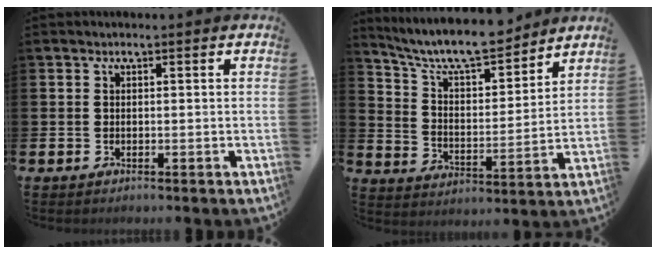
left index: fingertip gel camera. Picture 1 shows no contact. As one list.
[{"total": 9.0, "force": [8.3, 1.7, 2.9], "torque": [-0.082, -0.063, 0.144]}]